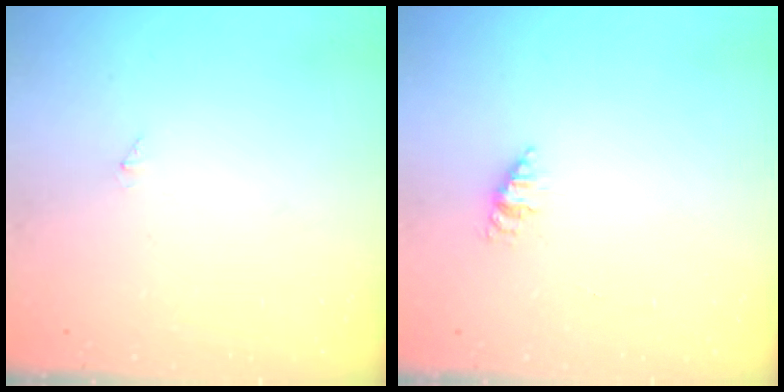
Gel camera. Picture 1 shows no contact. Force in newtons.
{"total": 1.1, "press": 1.1, "slide": 0.2}